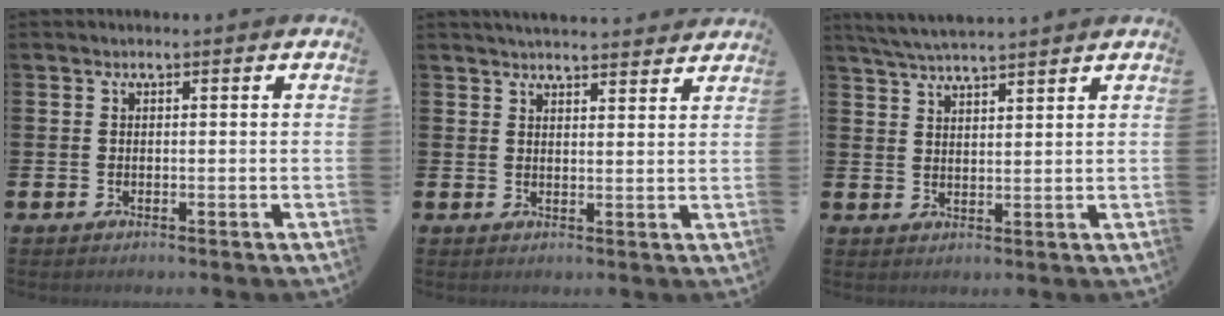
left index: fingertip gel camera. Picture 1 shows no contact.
{"total": 3.6, "force": [3.6, 0.2, 0.2], "torque": [-0.008, -0.020, 0.065]}
{"total": 4.4, "force": [4.2, 0.0, 1.0], "torque": [-0.035, -0.013, 0.077]}